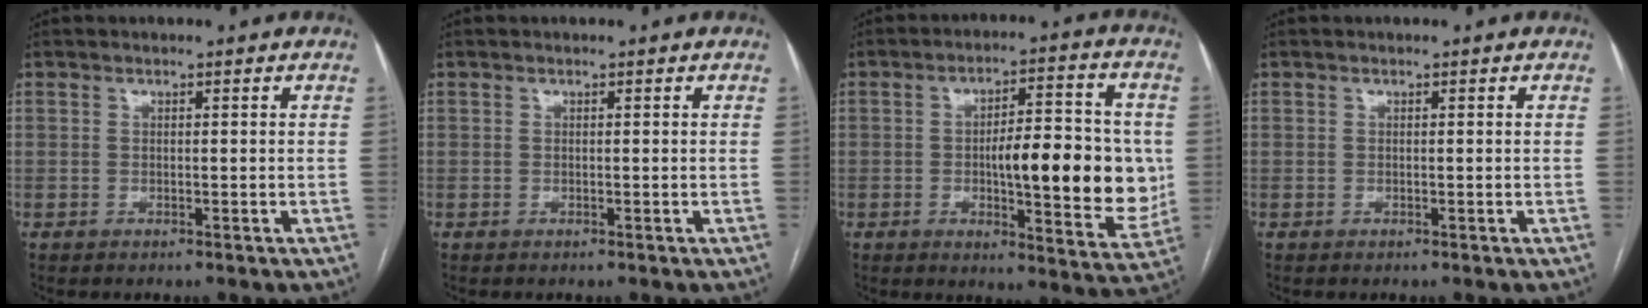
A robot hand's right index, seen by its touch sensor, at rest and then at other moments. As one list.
[{"total": 0.0}, {"total": 16.2, "force": [-0.8, 4.3, 15.6], "torque": [-0.215, 0.008, -0.006]}, {"total": 0.0}]